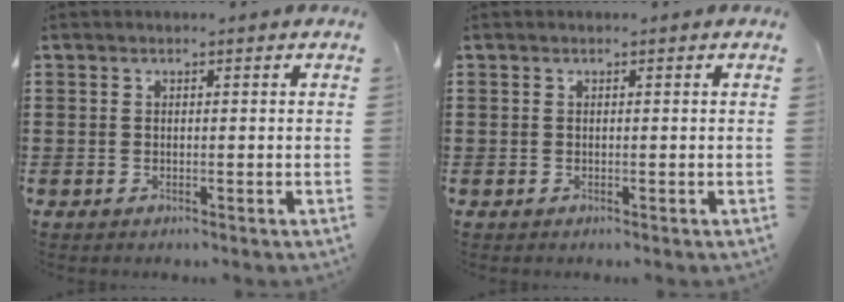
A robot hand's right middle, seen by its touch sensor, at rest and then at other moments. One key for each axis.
{"total": 0.0}